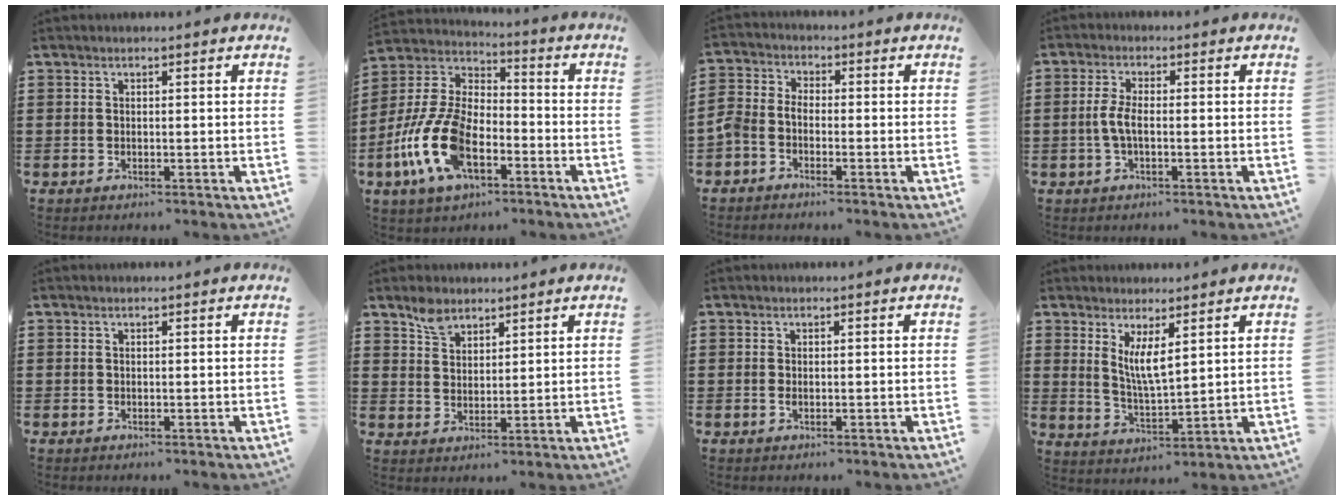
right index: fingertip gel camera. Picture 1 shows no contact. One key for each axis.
{"total": 14.1, "fx": -6.1, "fy": 7.4, "fz": 10.4, "tx": -0.273, "ty": -0.003, "tz": -0.128}
{"total": 3.0, "fx": -2.3, "fy": 1.6, "fz": 1.1, "tx": -0.039, "ty": 0.002, "tz": -0.053}
{"total": 3.6, "fx": -0.7, "fy": 1.1, "fz": 3.3, "tx": -0.082, "ty": -0.004, "tz": -0.020}
{"total": 0.0}
{"total": 3.9, "fx": 3.0, "fy": 2.1, "fz": 1.3, "tx": -0.028, "ty": 0.001, "tz": 0.056}
{"total": 0.6, "fx": -0.1, "fy": 0.2, "fz": 0.5, "tx": -0.012, "ty": -0.002, "tz": -0.001}
{"total": 5.0, "fx": 2.1, "fy": 1.2, "fz": 4.4, "tx": -0.091, "ty": -0.001, "tz": 0.039}